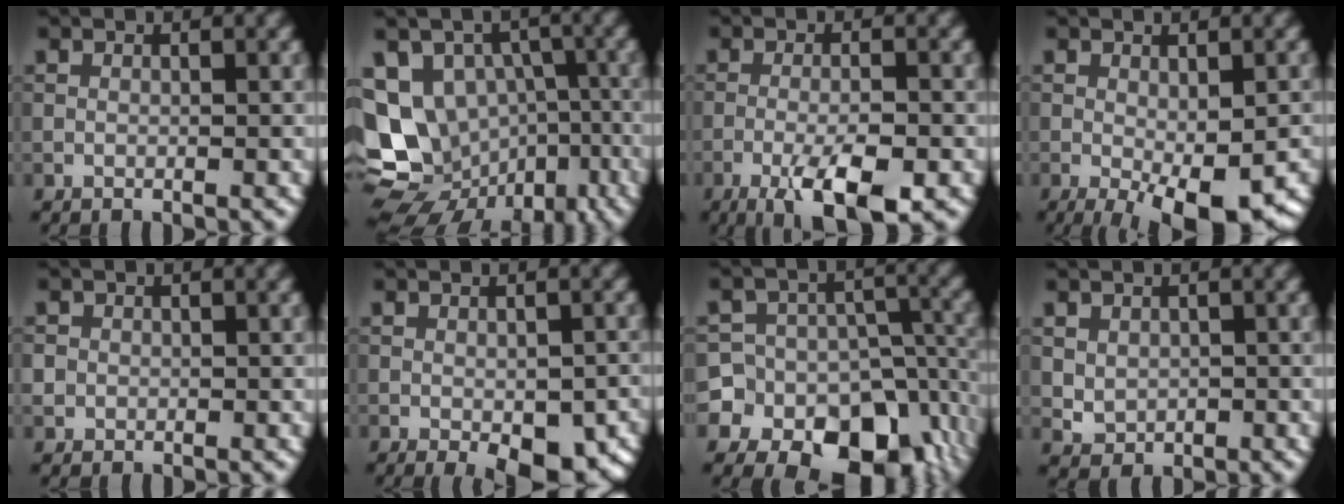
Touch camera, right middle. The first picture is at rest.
{"total": 13.4, "force": [-5.2, 11.0, 5.6], "torque": [-0.113, -0.016, -0.077]}
{"total": 6.5, "force": [-3.4, 1.5, 5.2], "torque": [-0.093, -0.004, -0.058]}
{"total": 6.9, "force": [-2.6, 2.0, 6.1], "torque": [-0.093, -0.018, -0.031]}
{"total": 1.1, "force": [-0.1, 1.1, 0.2], "torque": [0.004, -0.003, -0.002]}
{"total": 6.9, "force": [-3.1, 3.1, 5.3], "torque": [-0.068, -0.021, -0.026]}
{"total": 18.3, "force": [-9.2, 14.6, 6.0], "torque": [-0.090, -0.042, -0.144]}
{"total": 1.8, "force": [0.2, 1.6, 0.8], "torque": [-0.014, -0.006, 0.009]}